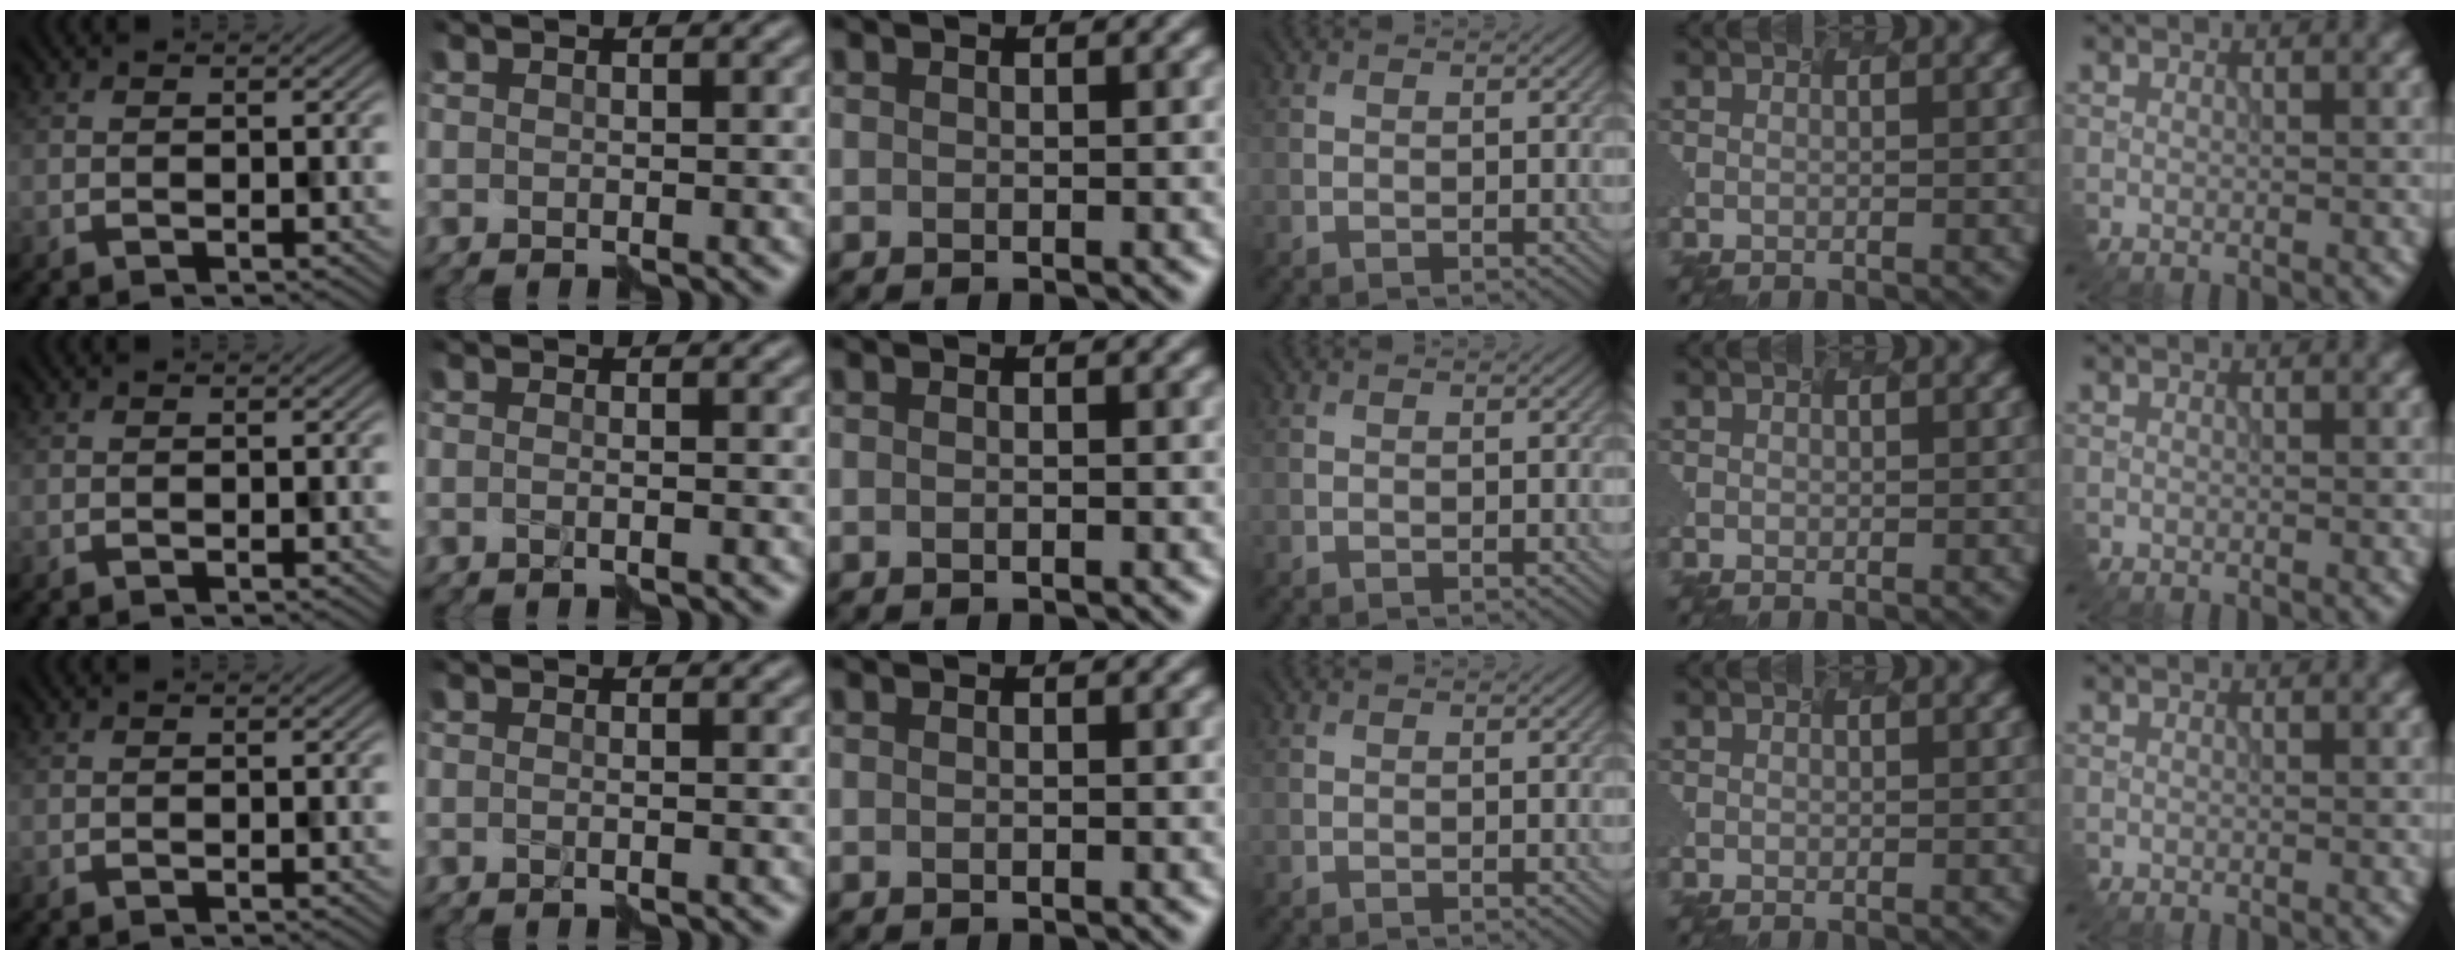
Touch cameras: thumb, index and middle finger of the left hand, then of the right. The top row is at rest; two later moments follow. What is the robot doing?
{"motion": "assemble", "object": "hinged jar"}